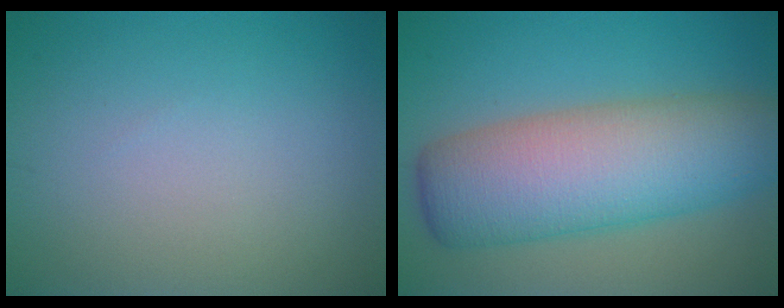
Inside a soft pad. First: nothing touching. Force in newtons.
{"total": 10.8, "press": 10.8, "slide": 0.3}